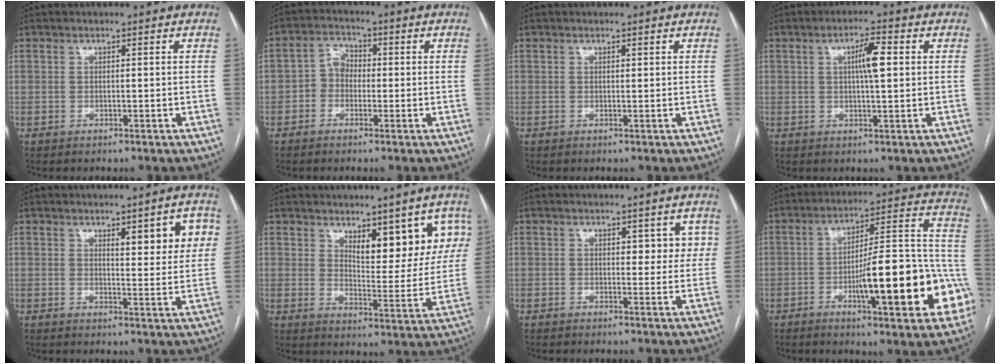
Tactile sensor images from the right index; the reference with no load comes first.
{"total": 3.6, "force": [-0.7, 3.0, 1.8], "torque": [-0.029, 0.019, -0.020]}
{"total": 0.0}
{"total": 5.0, "force": [0.9, 0.6, 4.8], "torque": [-0.087, 0.008, 0.016]}
{"total": 7.5, "force": [3.1, 2.0, 6.6], "torque": [-0.077, 0.003, 0.040]}
{"total": 11.0, "force": [5.7, 4.1, 8.5], "torque": [-0.099, -0.007, 0.087]}
{"total": 3.7, "force": [1.2, 2.3, 2.7], "torque": [-0.019, 0.008, 0.013]}
{"total": 21.5, "force": [-6.7, 3.9, 20.0], "torque": [-0.220, 0.026, -0.085]}